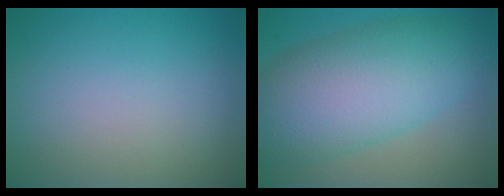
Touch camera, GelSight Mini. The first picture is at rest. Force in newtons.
{"total": 9.9, "press": 9.9, "slide": 0.1}